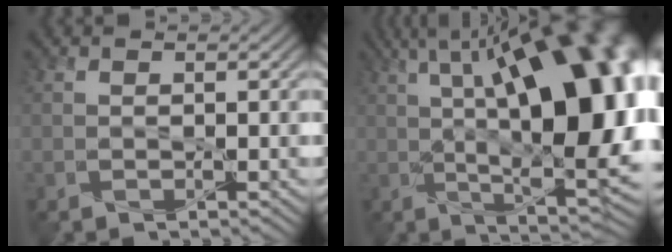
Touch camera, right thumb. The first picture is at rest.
{"total": 20.4, "force": [3.5, 8.0, 18.5], "torque": [-0.249, 0.039, 0.043]}